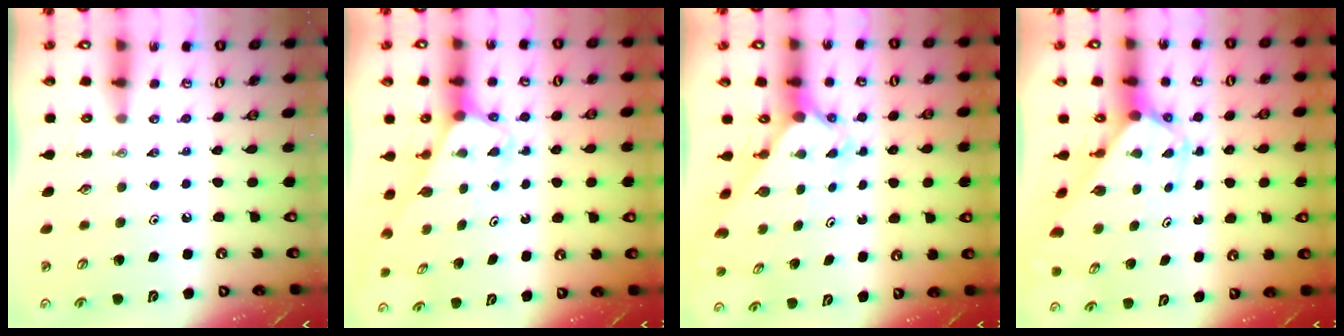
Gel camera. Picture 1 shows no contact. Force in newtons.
{"total": 2.6, "press": 2.6, "slide": 0.2}
{"total": 2.6, "press": 2.6, "slide": 0.2}
{"total": 3.1, "press": 3.1, "slide": 0.3}